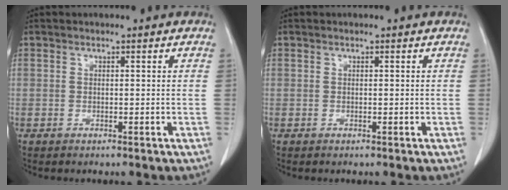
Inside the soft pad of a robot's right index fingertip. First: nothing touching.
{"total": 0.0}